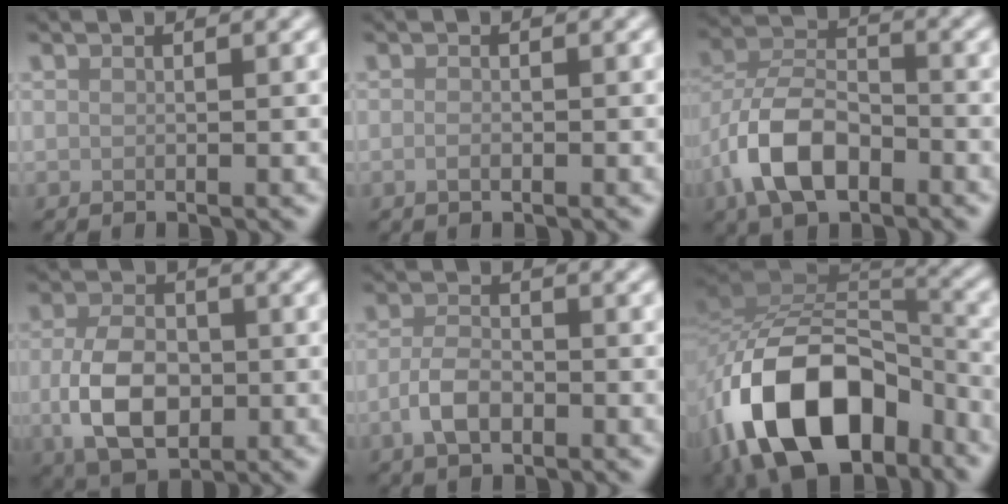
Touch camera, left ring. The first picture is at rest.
{"total": 0.8, "force": [-0.4, 0.3, 0.6], "torque": [-0.013, -0.002, -0.006]}
{"total": 7.4, "force": [-3.5, 4.2, 5.1], "torque": [-0.098, 0.003, -0.076]}
{"total": 6.5, "force": [-1.0, 4.3, 4.8], "torque": [-0.104, -0.009, -0.018]}
{"total": 3.1, "force": [-1.3, 1.7, 2.3], "torque": [-0.046, 0.000, -0.031]}
{"total": 14.4, "force": [-7.4, 8.0, 9.4], "torque": [-0.173, 0.006, -0.143]}